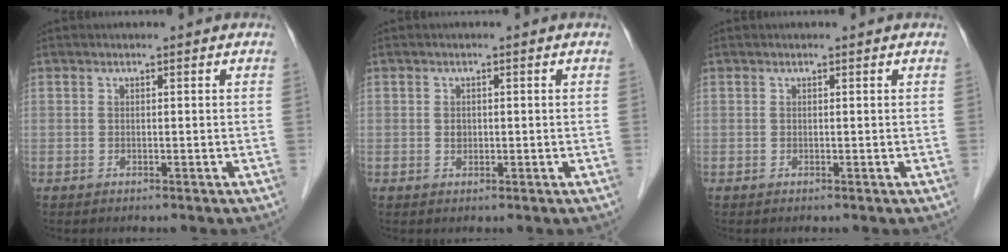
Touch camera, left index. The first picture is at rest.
{"total": 1.0, "force": [0.0, 0.9, 0.6], "torque": [-0.013, 0.001, 0.001]}
{"total": 0.0}